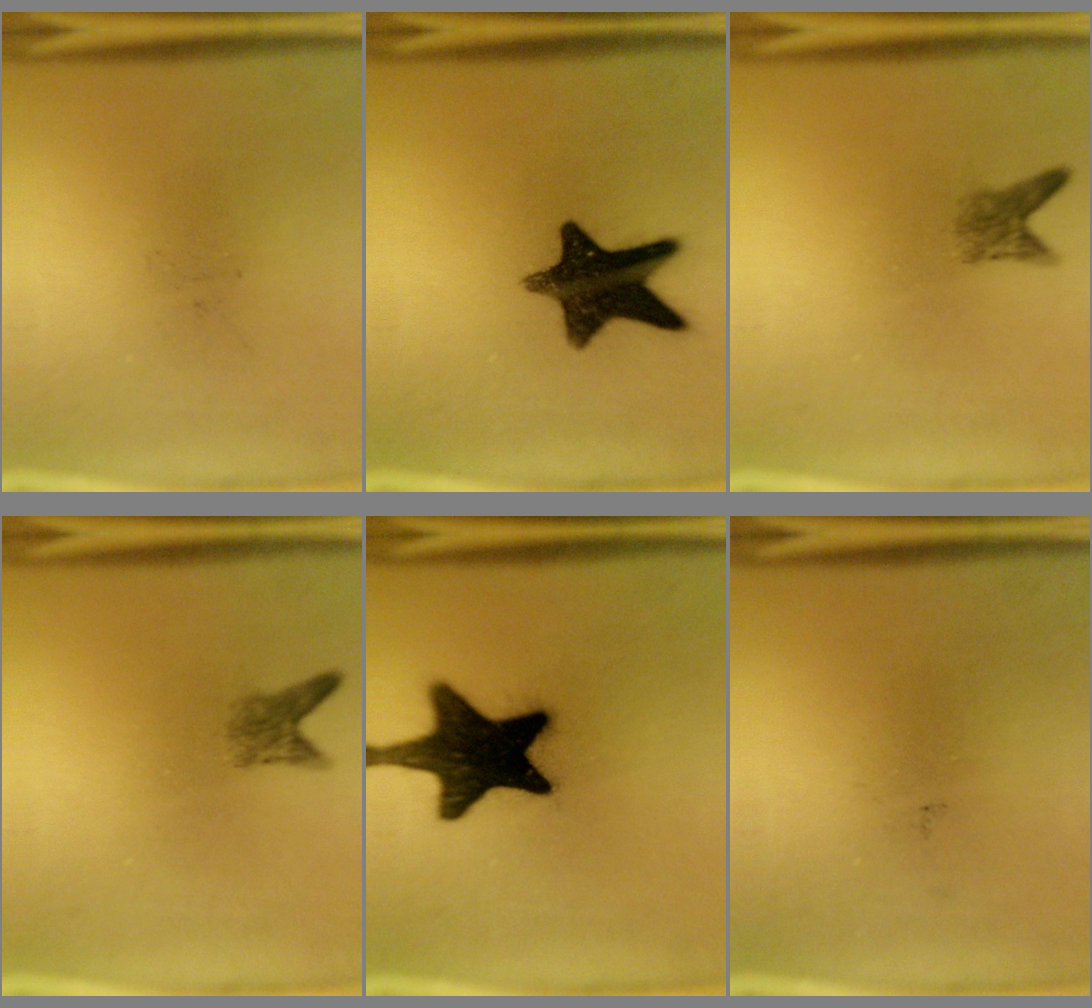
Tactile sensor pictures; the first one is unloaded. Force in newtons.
{"total": 13.5}
{"total": 2.3}
{"total": 2.3}
{"total": 19.2}
{"total": 0.0}